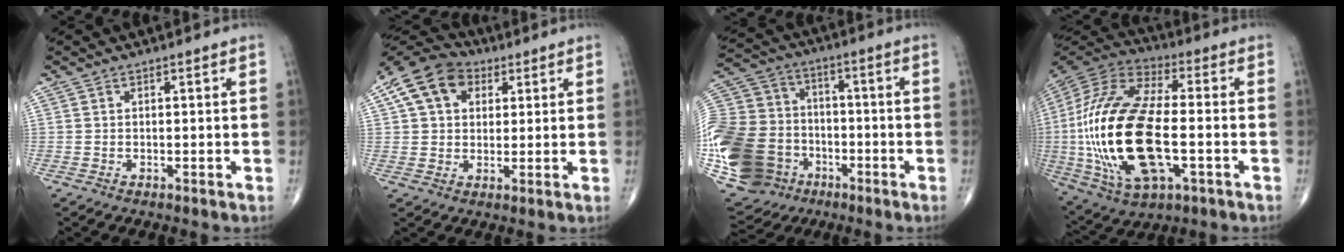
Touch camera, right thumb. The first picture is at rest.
{"total": 12.2, "force": [4.5, 8.9, 7.1], "torque": [-0.116, 0.011, 0.069]}
{"total": 29.1, "force": [-8.9, 23.0, 15.5], "torque": [-0.385, 0.051, -0.151]}
{"total": 28.9, "force": [-3.8, 13.1, 25.4], "torque": [-0.567, 0.003, -0.059]}